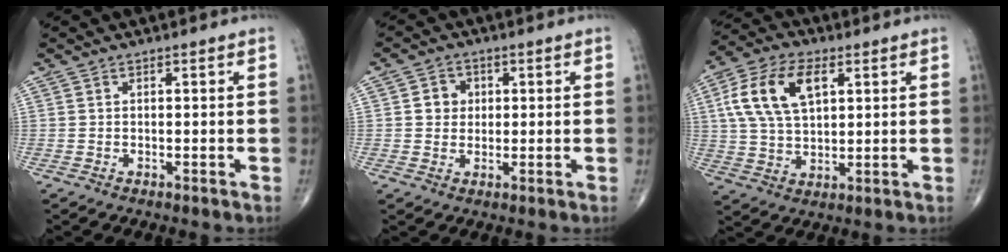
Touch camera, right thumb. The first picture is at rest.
{"total": 4.1, "force": [0.7, 3.7, 1.6], "torque": [-0.003, 0.003, 0.007]}
{"total": 13.6, "force": [4.2, 7.6, 10.4], "torque": [-0.199, 0.006, 0.078]}